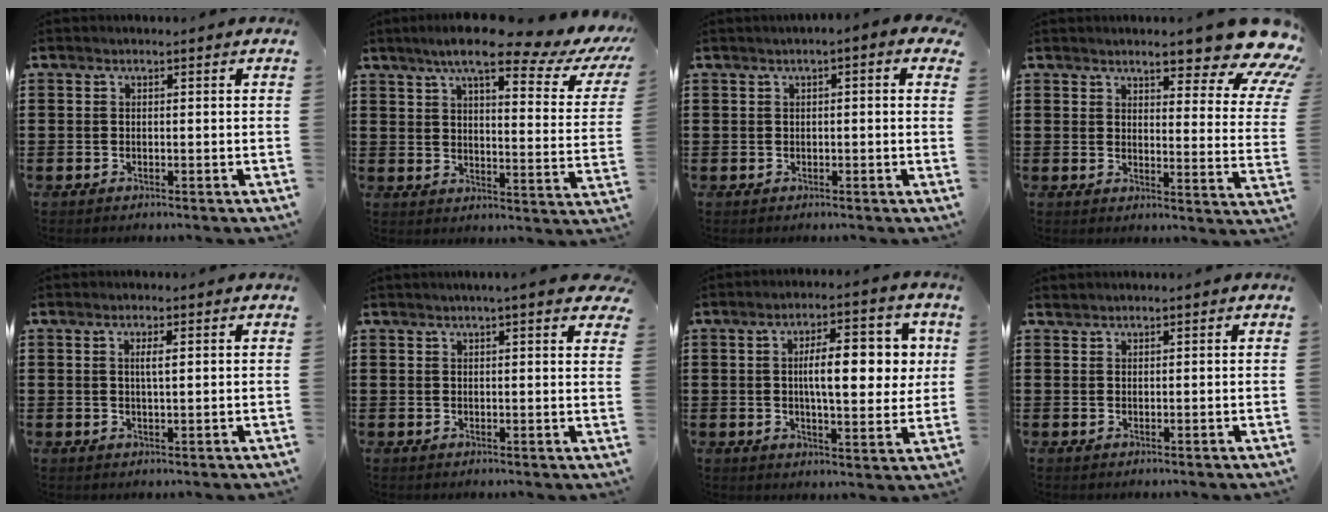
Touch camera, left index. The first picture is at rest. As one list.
[{"total": 10.4, "force": [7.8, 1.2, 6.7], "torque": [-0.126, -0.036, 0.123]}, {"total": 1.0, "force": [-0.4, 0.7, 0.6], "torque": [-0.015, 0.005, -0.011]}, {"total": 9.4, "force": [7.4, 1.7, 5.5], "torque": [-0.081, -0.047, 0.124]}, {"total": 2.2, "force": [0.5, 0.3, 2.1], "torque": [-0.042, 0.001, 0.007]}, {"total": 3.0, "force": [2.4, 0.0, 1.8], "torque": [-0.035, -0.002, 0.041]}, {"total": 10.4, "force": [1.7, 3.6, 9.7], "torque": [-0.151, -0.001, 0.020]}, {"total": 0.7, "force": [0.7, 0.2, 0.0], "torque": [-0.003, 0.000, 0.015]}]